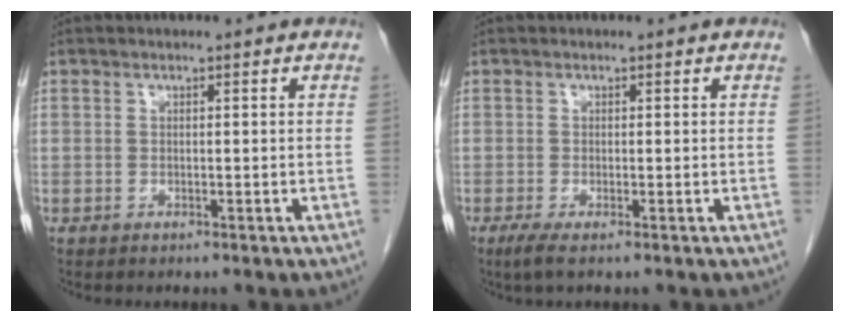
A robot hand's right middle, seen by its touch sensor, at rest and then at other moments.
{"total": 1.7, "force": [-0.9, 0.1, 1.5], "torque": [-0.033, -0.008, -0.018]}